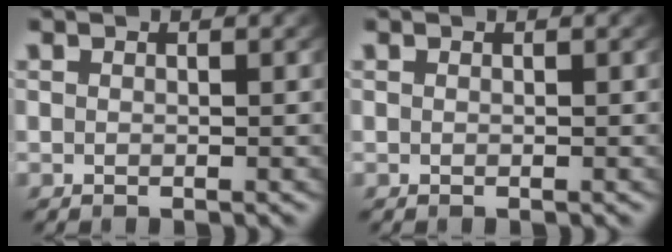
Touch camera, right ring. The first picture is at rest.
{"total": 0.0}